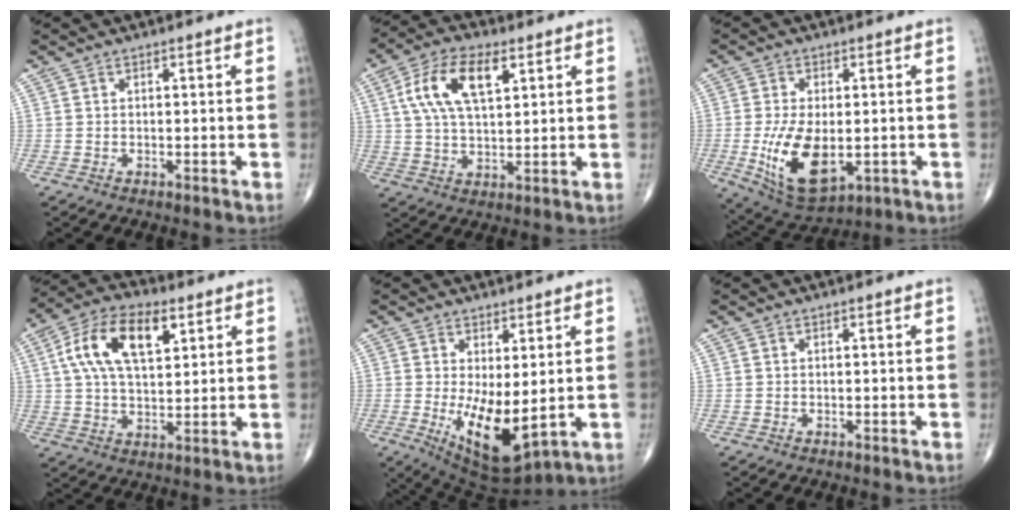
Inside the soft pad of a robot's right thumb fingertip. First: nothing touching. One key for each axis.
{"total": 12.4, "fx": 4.4, "fy": 5.9, "fz": 10.0, "tx": -0.189, "ty": 0.002, "tz": 0.080}
{"total": 13.4, "fx": -2.4, "fy": 7.0, "fz": 11.1, "tx": -0.199, "ty": -0.015, "tz": -0.023}
{"total": 14.6, "fx": 5.1, "fy": 7.4, "fz": 11.5, "tx": -0.202, "ty": 0.006, "tz": 0.088}
{"total": 11.2, "fx": -0.8, "fy": 4.6, "fz": 10.2, "tx": -0.166, "ty": -0.029, "tz": 0.007}
{"total": 0.0}